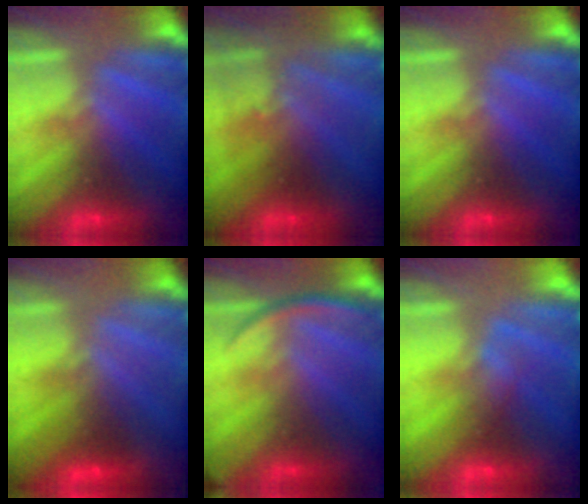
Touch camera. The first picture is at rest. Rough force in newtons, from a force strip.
{"total": 2.9}
{"total": 0.0}
{"total": 1.8}
{"total": 3.3}
{"total": 3.0}